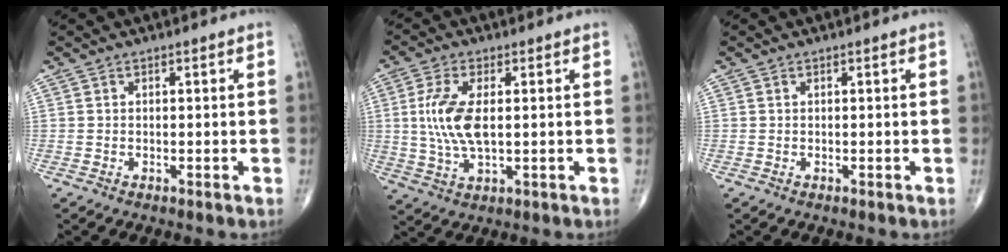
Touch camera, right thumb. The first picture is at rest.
{"total": 9.7, "force": [1.0, 4.3, 8.6], "torque": [-0.192, -0.005, 0.023]}
{"total": 0.0}